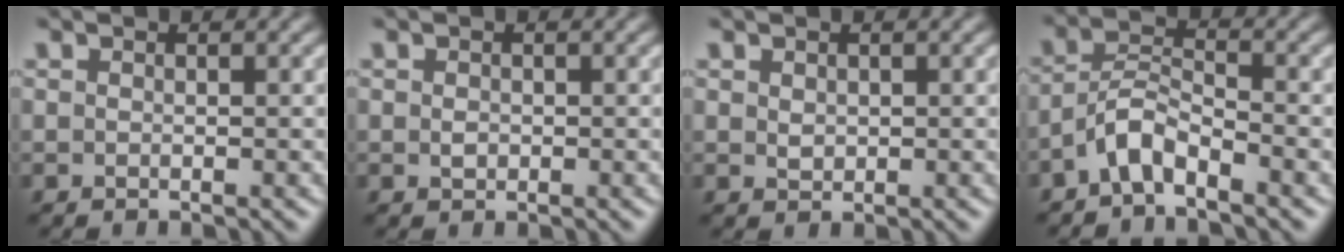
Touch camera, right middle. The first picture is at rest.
{"total": 0.7, "force": [0.0, 0.6, 0.4], "torque": [-0.008, -0.002, -0.002]}
{"total": 0.9, "force": [0.3, 0.7, 0.5], "torque": [-0.011, -0.001, 0.006]}
{"total": 3.1, "force": [-2.3, 0.9, 1.8], "torque": [-0.036, 0.014, -0.055]}